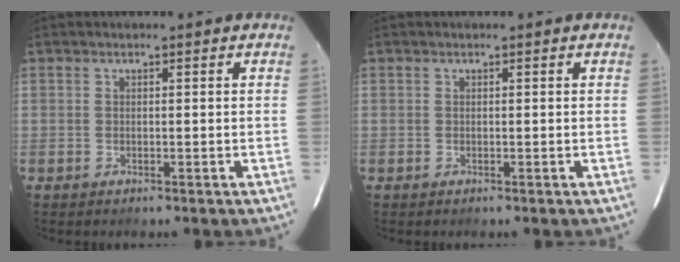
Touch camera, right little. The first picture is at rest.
{"total": 0.0}